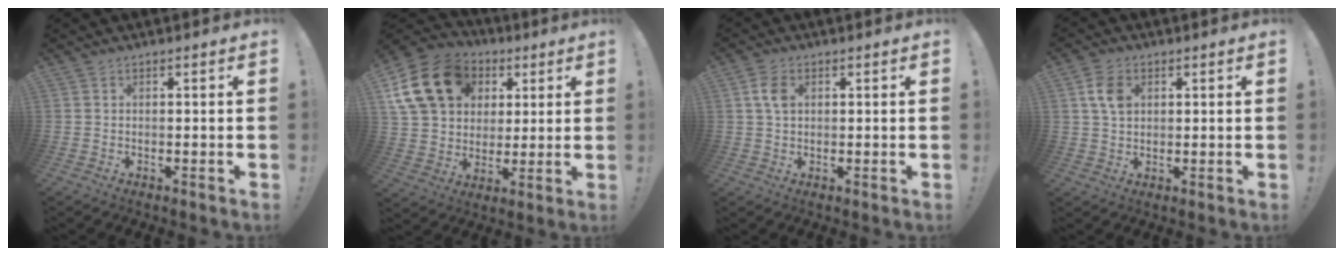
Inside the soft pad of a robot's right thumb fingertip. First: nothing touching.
{"total": 19.9, "force": [7.6, 15.5, 9.9], "torque": [-0.166, -0.019, 0.160]}
{"total": 5.0, "force": [1.3, 3.3, 3.6], "torque": [-0.065, 0.002, 0.021]}
{"total": 6.7, "force": [2.0, 4.8, 4.2], "torque": [-0.072, 0.002, 0.036]}